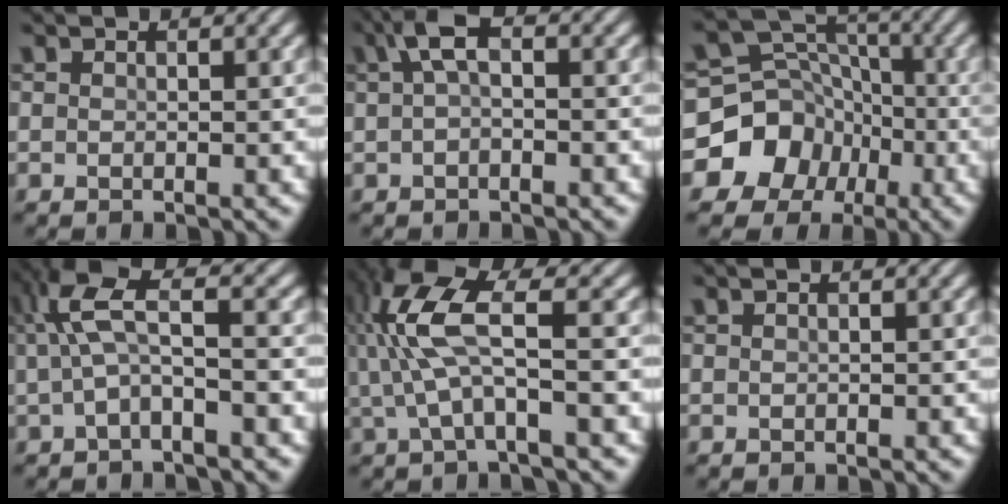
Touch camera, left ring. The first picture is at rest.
{"total": 3.0, "force": [0.7, 1.3, 2.6], "torque": [-0.049, 0.012, 0.005]}
{"total": 10.8, "force": [-5.2, 9.2, 2.0], "torque": [-0.034, -0.009, -0.105]}
{"total": 4.6, "force": [0.7, 1.3, 4.4], "torque": [-0.090, 0.013, 0.008]}
{"total": 6.9, "force": [1.3, 2.1, 6.4], "torque": [-0.154, 0.009, 0.024]}
{"total": 0.0}